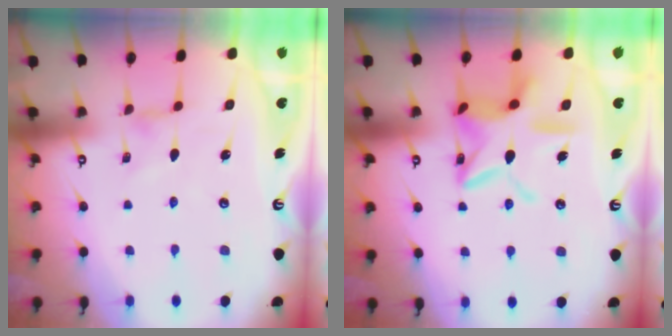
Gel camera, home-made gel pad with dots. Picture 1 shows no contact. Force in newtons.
{"total": 15.5, "press": 15.5, "slide": 1.3}